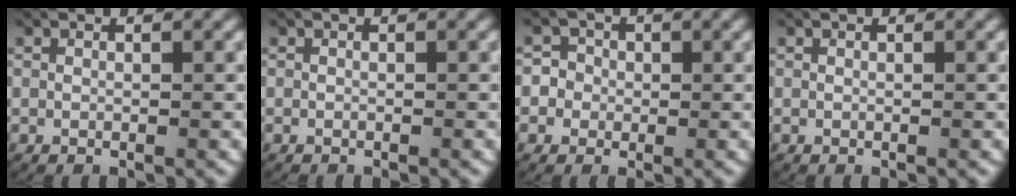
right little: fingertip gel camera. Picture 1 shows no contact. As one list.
[{"total": 0.0}, {"total": 5.3, "force": [-0.4, 5.0, 1.5], "torque": [-0.044, -0.003, -0.022]}, {"total": 0.0}]